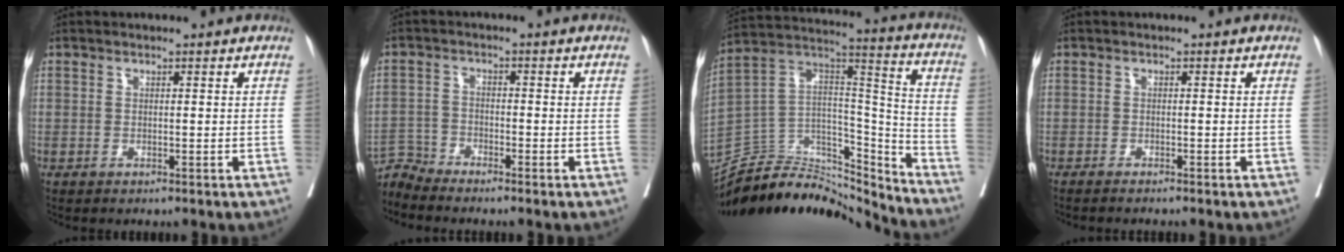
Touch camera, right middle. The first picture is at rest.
{"total": 3.6, "force": [-3.3, -0.8, -1.1], "torque": [0.026, -0.011, -0.063]}
{"total": 24.7, "force": [-23.5, 5.2, 5.6], "torque": [-0.130, 0.026, -0.384]}
{"total": 2.4, "force": [-2.1, -0.2, 1.2], "torque": [-0.011, 0.001, -0.027]}